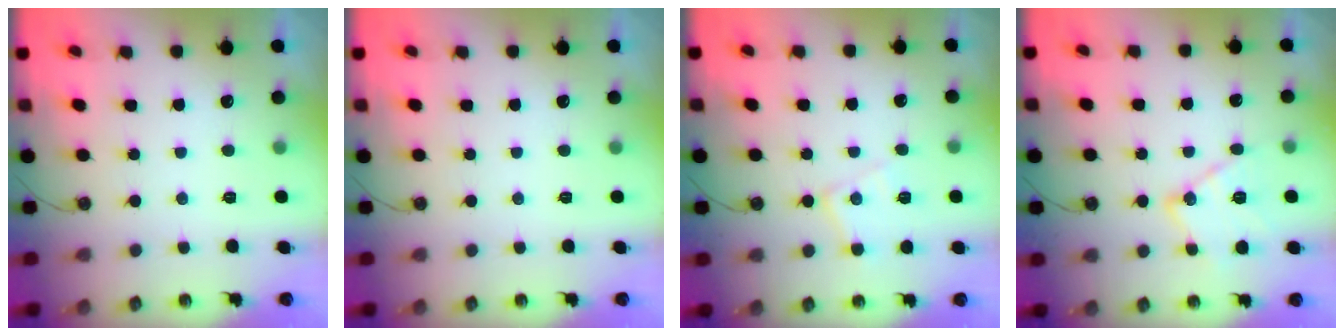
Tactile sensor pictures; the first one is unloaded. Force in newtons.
{"total": 0.0}
{"total": 9.3, "press": 9.3, "slide": 0.7}
{"total": 13.2, "press": 13.2, "slide": 0.8}